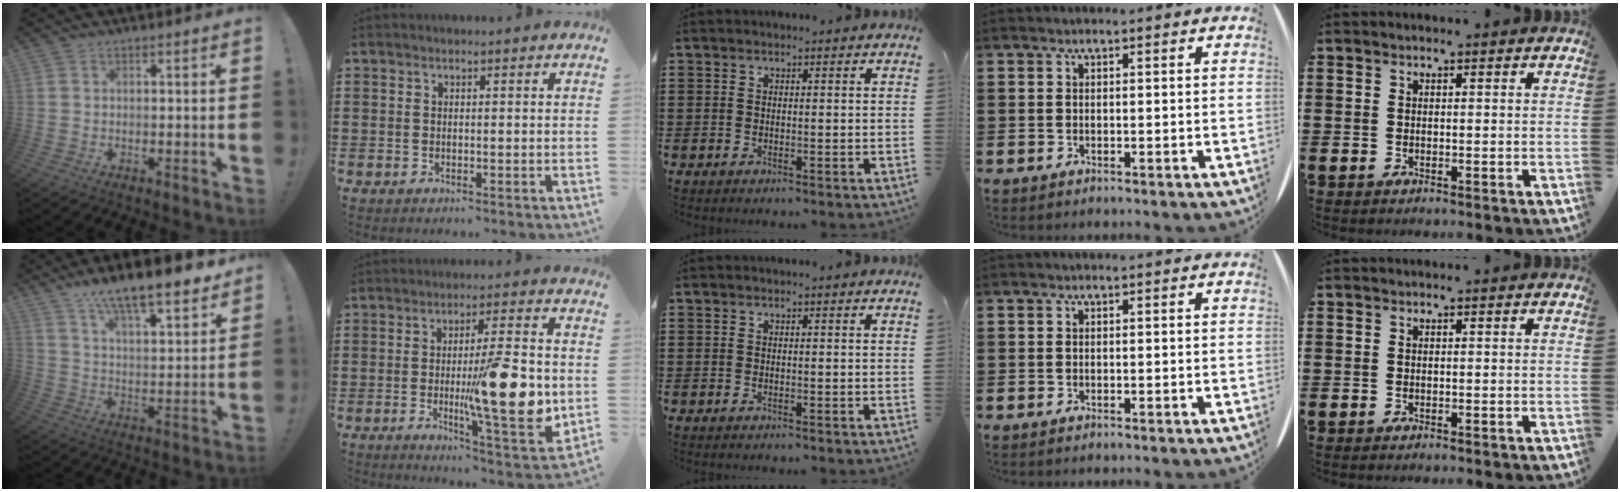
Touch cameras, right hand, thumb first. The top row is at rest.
{"thumb": {"total": 12.7, "force": [10.7, 2.1, 6.5], "torque": [-0.121, -0.084, 0.181]}, "index": {"total": 15.5, "force": [-1.3, 3.3, 15.1], "torque": [-0.238, -0.018, -0.024]}}